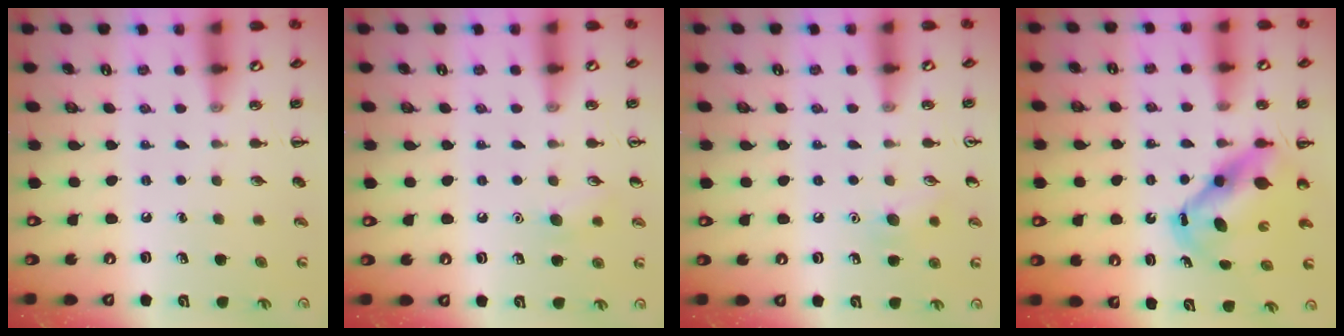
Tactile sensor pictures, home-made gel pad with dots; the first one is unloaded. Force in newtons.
{"total": 6.5, "press": 6.2, "slide": 1.8}
{"total": 7.3, "press": 7.0, "slide": 2.1}
{"total": 7.1, "press": 6.8, "slide": 2.0}